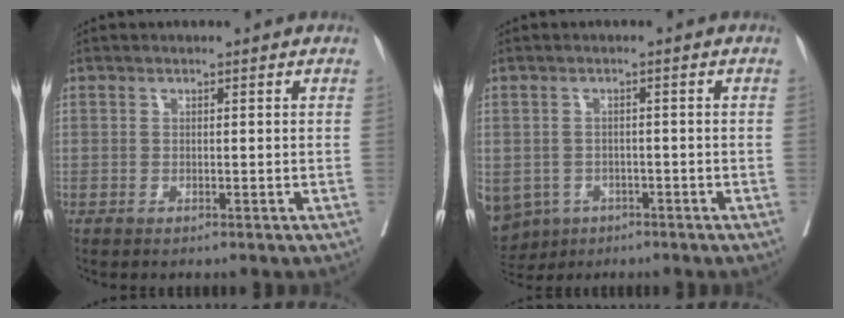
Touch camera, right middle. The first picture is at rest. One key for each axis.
{"total": 11.9, "fx": -6.0, "fy": 9.5, "fz": 3.9, "tx": -0.120, "ty": -0.008, "tz": -0.078}